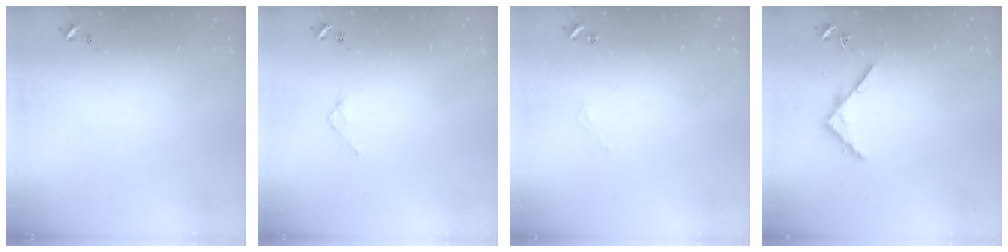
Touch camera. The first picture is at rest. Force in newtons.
{"total": 2.7, "press": 2.7, "slide": 0.3}
{"total": 2.7, "press": 2.7, "slide": 0.2}
{"total": 3.7, "press": 3.7, "slide": 0.3}